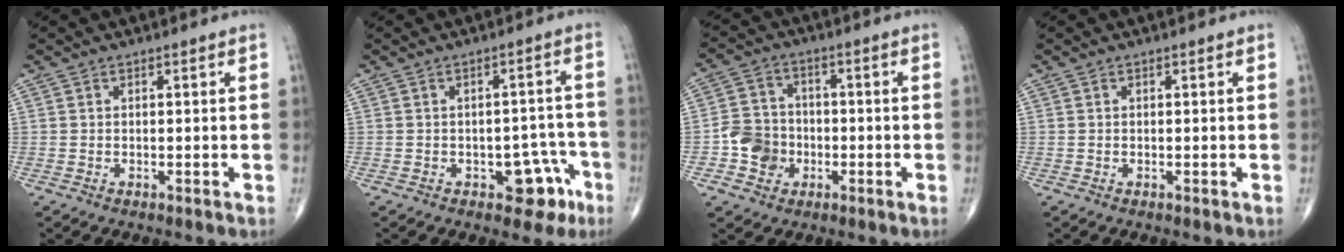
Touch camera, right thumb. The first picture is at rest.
{"total": 6.7, "force": [-3.0, 4.1, 4.3], "torque": [-0.014, 0.030, -0.033]}
{"total": 7.5, "force": [-2.2, 6.7, 2.6], "torque": [-0.015, 0.020, -0.043]}
{"total": 0.0}